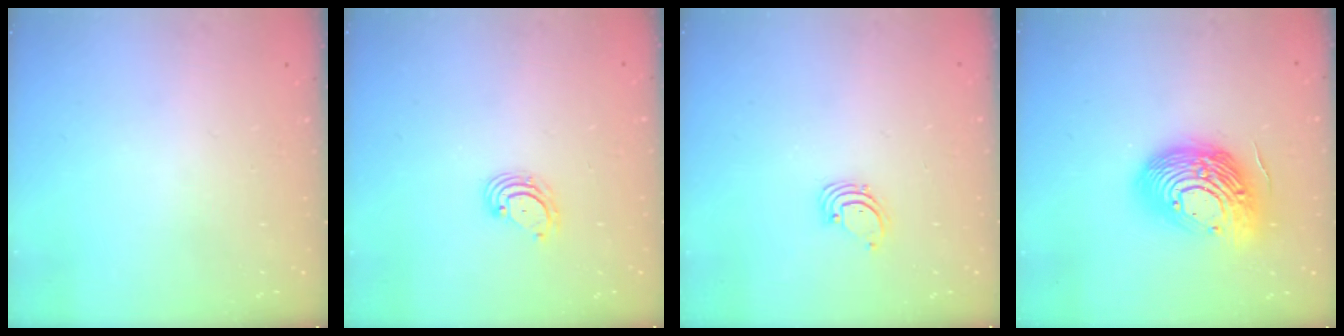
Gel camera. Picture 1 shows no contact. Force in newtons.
{"total": 4.0, "press": 3.9, "slide": 0.4}
{"total": 1.6, "press": 1.6, "slide": 0.1}
{"total": 20.9, "press": 20.8, "slide": 1.8}